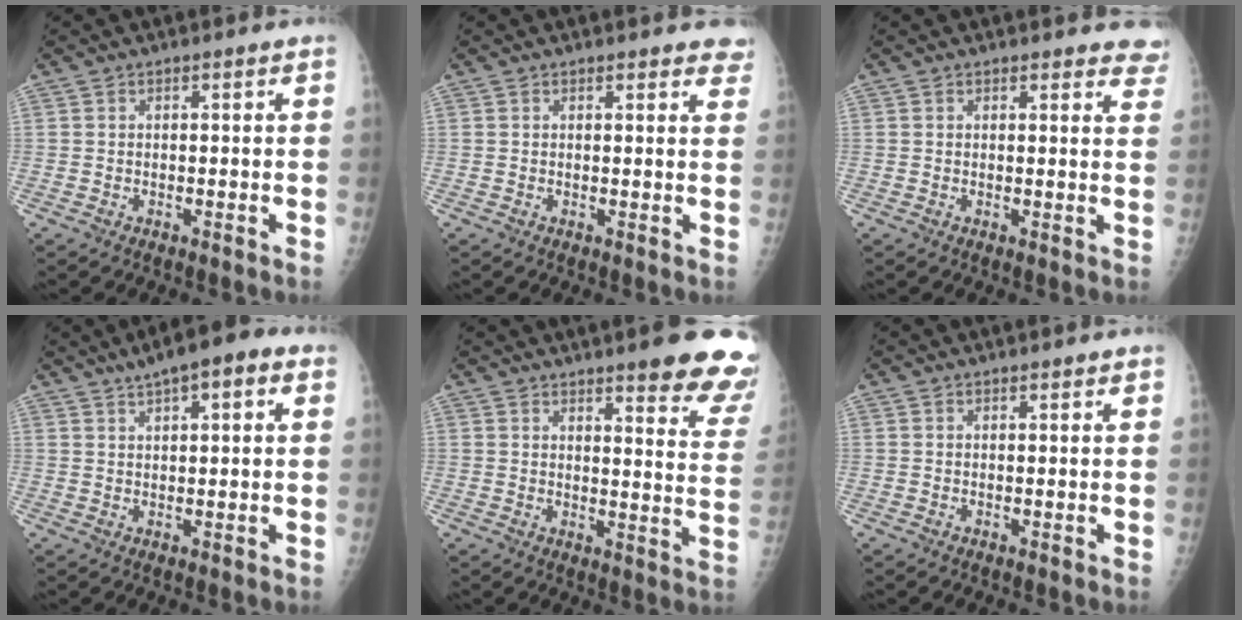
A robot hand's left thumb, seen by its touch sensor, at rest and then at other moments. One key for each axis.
{"total": 3.9, "fx": 3.4, "fy": 1.4, "fz": 1.1, "tx": 0.019, "ty": -0.012, "tz": 0.021}
{"total": 5.5, "fx": 5.0, "fy": 1.9, "fz": 1.2, "tx": 0.026, "ty": -0.022, "tz": 0.032}
{"total": 9.7, "fx": 5.1, "fy": 3.4, "fz": 7.4, "tx": -0.096, "ty": 0.011, "tz": 0.070}
{"total": 16.5, "fx": 12.0, "fy": 3.4, "fz": 10.8, "tx": -0.099, "ty": -0.065, "tz": 0.133}
{"total": 0.8, "fx": 0.6, "fy": 0.3, "fz": 0.5, "tx": -0.007, "ty": -0.002, "tz": 0.006}